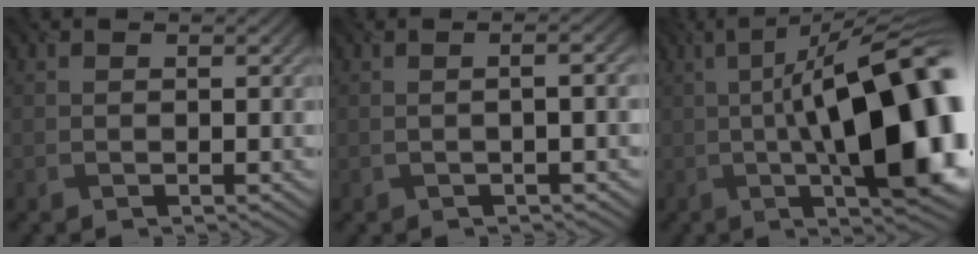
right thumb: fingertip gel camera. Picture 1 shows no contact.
{"total": 2.9, "force": [-0.2, 0.8, 2.8], "torque": [-0.027, 0.013, -0.011]}
{"total": 18.9, "force": [-1.7, 5.9, 17.9], "torque": [-0.243, 0.013, -0.017]}